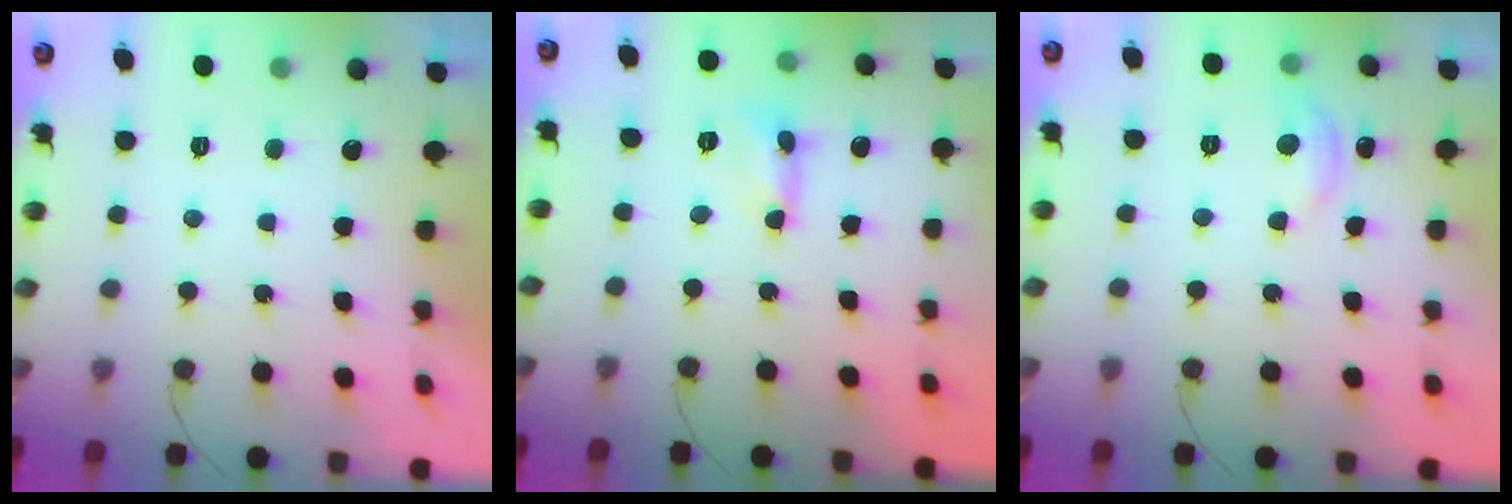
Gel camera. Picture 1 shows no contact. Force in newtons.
{"total": 1.0, "press": 1.0, "slide": 0.1}
{"total": 5.9, "press": 5.9, "slide": 0.8}